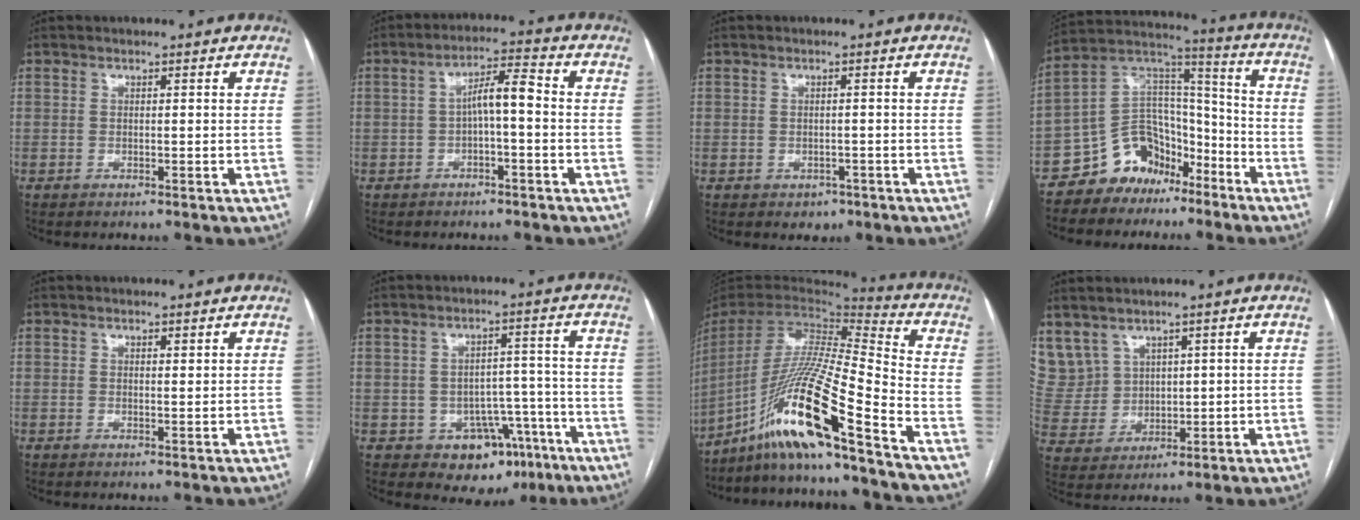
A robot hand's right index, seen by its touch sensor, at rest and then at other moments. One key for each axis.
{"total": 5.4, "fx": -0.5, "fy": 1.1, "fz": 5.2, "tx": -0.088, "ty": 0.025, "tz": -0.008}
{"total": 2.3, "fx": -1.1, "fy": 1.9, "fz": 0.6, "tx": -0.002, "ty": 0.005, "tz": -0.008}
{"total": 11.6, "fx": -8.1, "fy": 7.7, "fz": 3.1, "tx": -0.059, "ty": 0.075, "tz": -0.147}
{"total": 0.6, "fx": 0.5, "fy": 0.2, "fz": 0.4, "tx": -0.008, "ty": -0.003, "tz": 0.007}
{"total": 9.3, "fx": -4.8, "fy": 7.1, "fz": 3.7, "tx": -0.022, "ty": 0.033, "tz": -0.053}
{"total": 20.4, "fx": -13.8, "fy": -1.2, "fz": 14.9, "tx": -0.315, "ty": -0.028, "tz": -0.257}
{"total": 10.1, "fx": 6.1, "fy": 7.8, "fz": 2.2, "tx": -0.076, "ty": 0.036, "tz": 0.154}